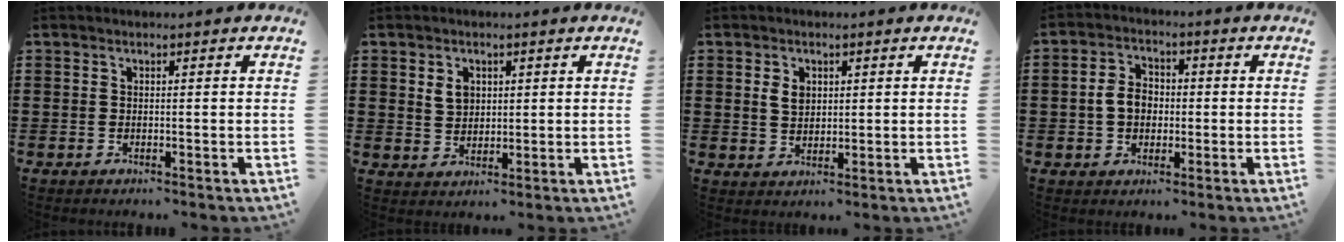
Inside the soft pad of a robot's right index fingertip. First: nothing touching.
{"total": 3.1, "force": [1.1, 2.4, 1.7], "torque": [-0.042, 0.010, 0.020]}
{"total": 2.9, "force": [0.9, 2.1, 1.9], "torque": [-0.043, 0.009, 0.015]}
{"total": 5.1, "force": [-0.5, 3.8, 3.3], "torque": [-0.078, 0.011, -0.014]}